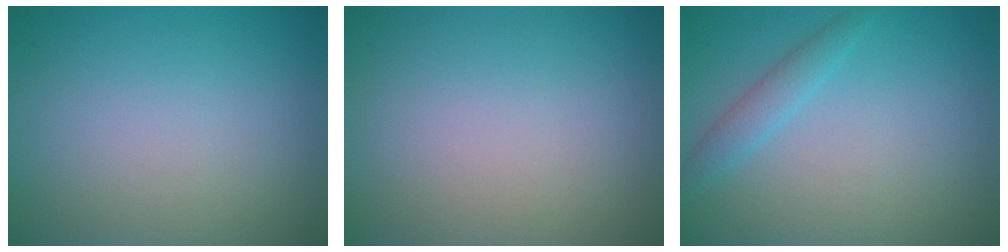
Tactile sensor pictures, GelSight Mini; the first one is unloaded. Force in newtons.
{"total": 0.0}
{"total": 1.8, "press": 1.8, "slide": 0.1}